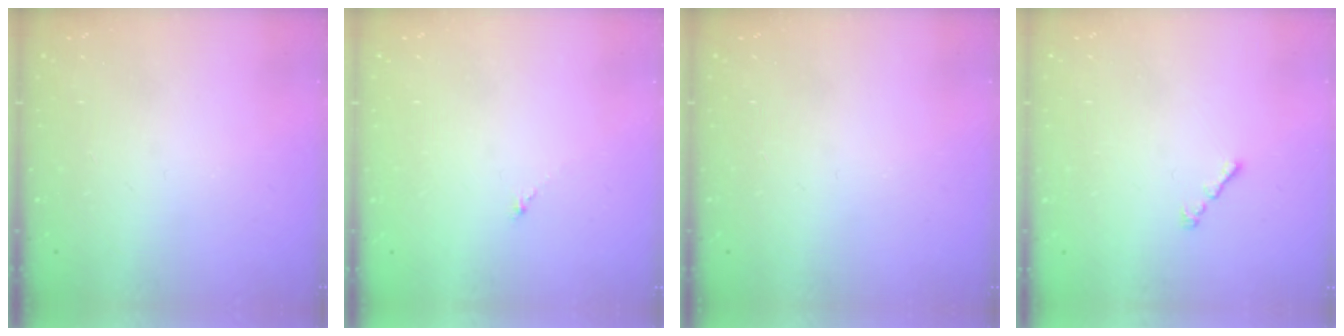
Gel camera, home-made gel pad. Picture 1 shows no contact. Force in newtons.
{"total": 0.0}
{"total": 0.0}
{"total": 1.0, "press": 0.9, "slide": 0.5}